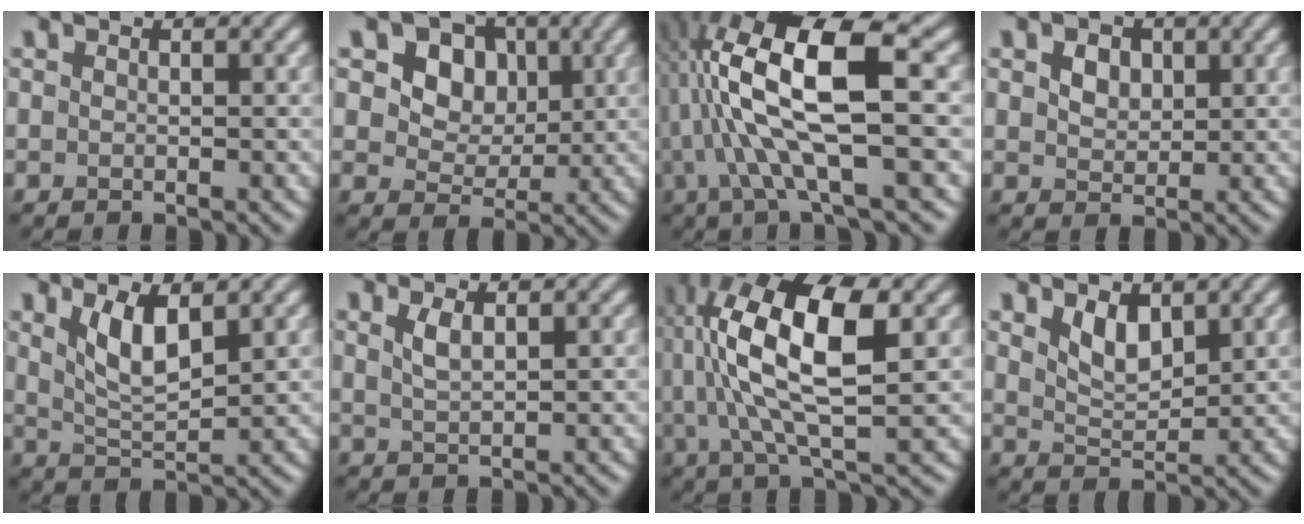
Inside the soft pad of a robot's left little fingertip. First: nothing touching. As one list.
[{"total": 7.5, "force": [2.8, 5.9, 3.7], "torque": [-0.083, 0.002, 0.046]}, {"total": 12.1, "force": [0.6, 3.3, 11.7], "torque": [-0.230, 0.014, 0.012]}, {"total": 2.8, "force": [1.2, 2.0, 1.6], "torque": [-0.032, 0.006, 0.010]}, {"total": 4.1, "force": [1.8, 1.4, 3.4], "torque": [-0.072, -0.005, 0.038]}, {"total": 1.7, "force": [0.8, 0.6, 1.4], "torque": [-0.032, 0.001, 0.019]}, {"total": 12.0, "force": [1.9, 4.3, 11.0], "torque": [-0.216, 0.014, 0.035]}, {"total": 2.8, "force": [1.6, 1.4, 1.8], "torque": [-0.039, -0.008, 0.034]}]